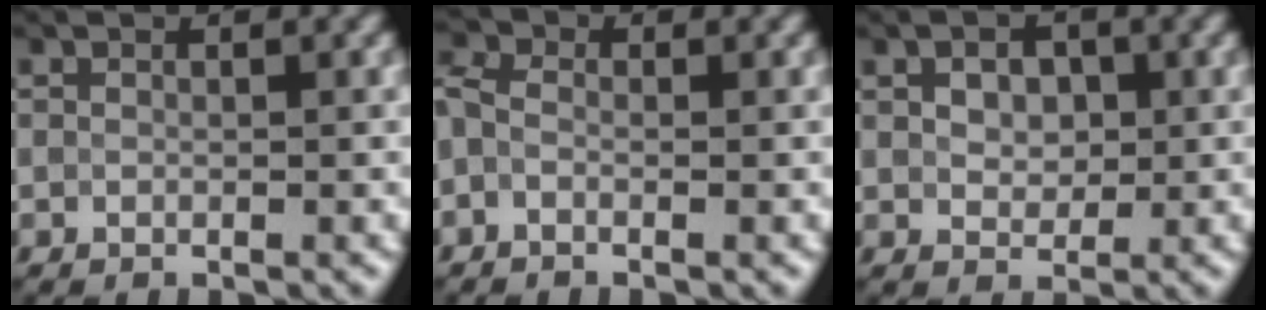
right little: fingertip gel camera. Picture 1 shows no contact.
{"total": 2.4, "force": [-0.3, 1.8, 1.5], "torque": [-0.031, 0.006, -0.029]}
{"total": 3.1, "force": [0.9, 2.2, 2.1], "torque": [-0.037, 0.007, 0.011]}